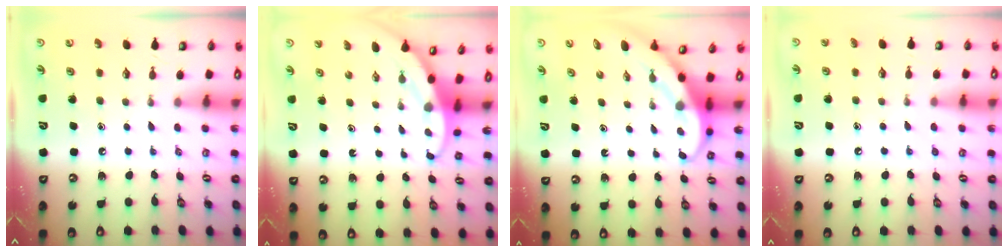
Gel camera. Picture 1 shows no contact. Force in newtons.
{"total": 3.4, "press": 3.4, "slide": 0.1}
{"total": 3.9, "press": 3.9, "slide": 0.6}
{"total": 5.0, "press": 5.0, "slide": 0.6}